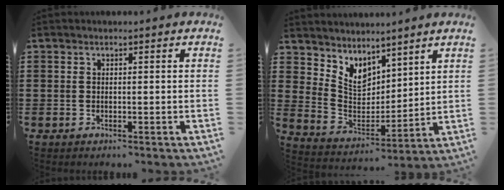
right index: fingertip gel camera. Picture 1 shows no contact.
{"total": 5.7, "force": [4.1, 3.6, 1.6], "torque": [-0.065, -0.029, 0.078]}